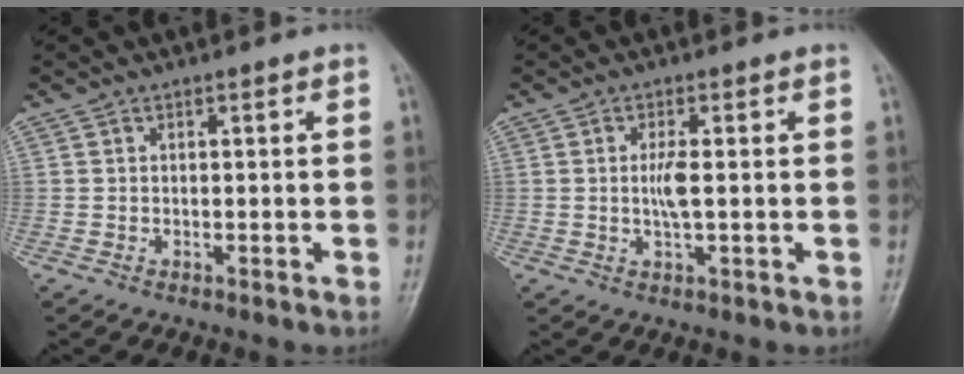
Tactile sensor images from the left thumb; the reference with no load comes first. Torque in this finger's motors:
{"motor_torque": [2.01, 1.48, 1.42, -0.72, 0.20]}